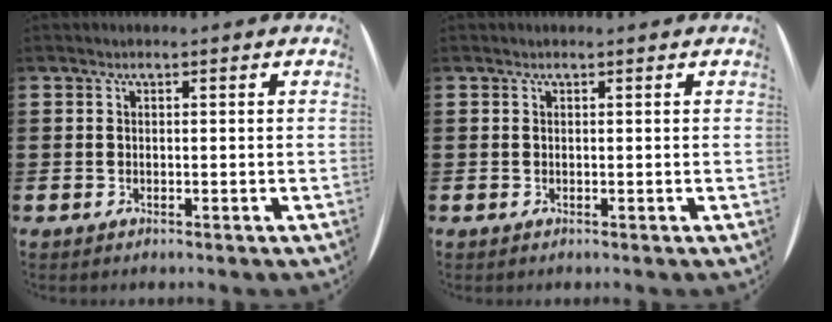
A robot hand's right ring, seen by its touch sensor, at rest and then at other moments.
{"total": 0.0}